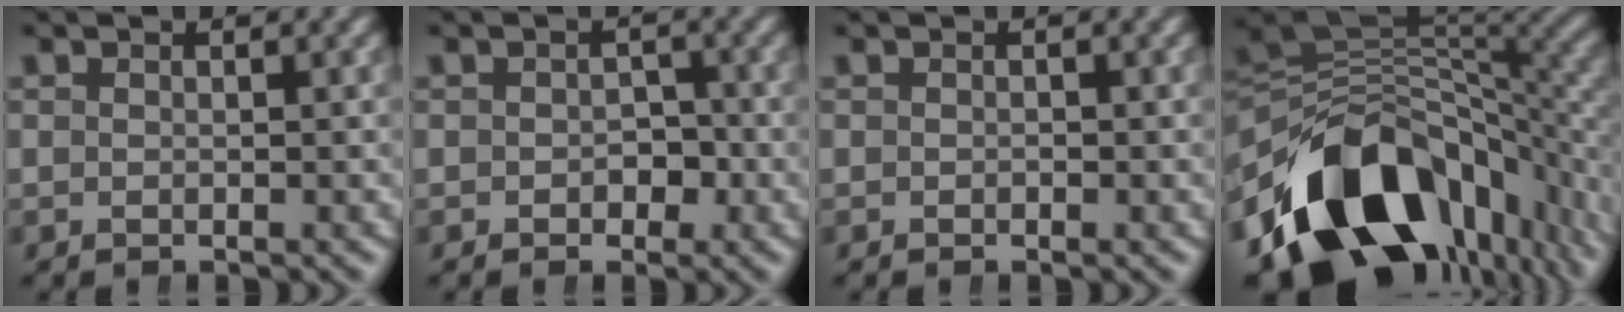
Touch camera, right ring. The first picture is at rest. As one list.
[{"total": 1.8, "force": [-0.9, 1.4, 0.7], "torque": [0.004, -0.003, -0.011]}, {"total": 0.0}, {"total": 21.0, "force": [-6.3, 13.2, 15.0], "torque": [-0.249, -0.047, -0.076]}]